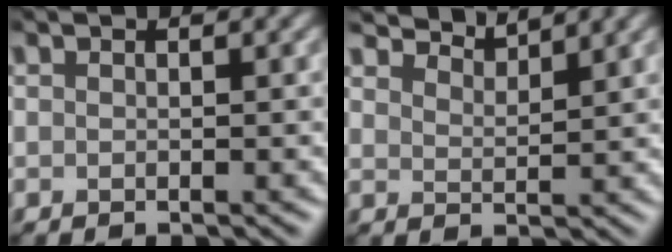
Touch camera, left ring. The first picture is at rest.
{"total": 3.4, "force": [3.4, 0.1, 0.3], "torque": [-0.009, 0.000, 0.055]}